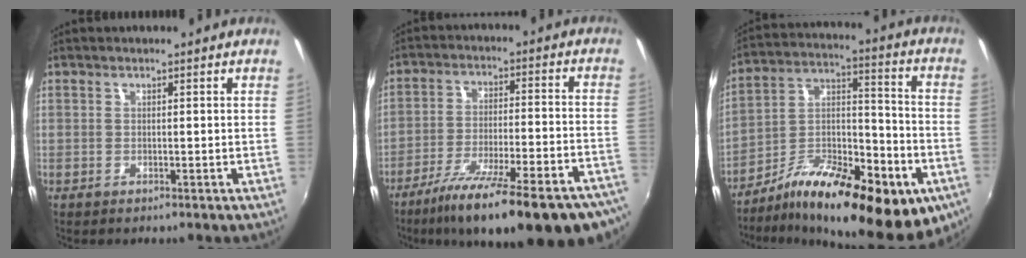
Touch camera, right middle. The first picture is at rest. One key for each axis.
{"total": 26.0, "fx": -20.0, "fy": 4.6, "fz": 16.0, "tx": -0.255, "ty": -0.058, "tz": -0.279}
{"total": 27.0, "fx": -14.9, "fy": 10.1, "fz": 20.1, "tx": -0.309, "ty": -0.003, "tz": -0.227}